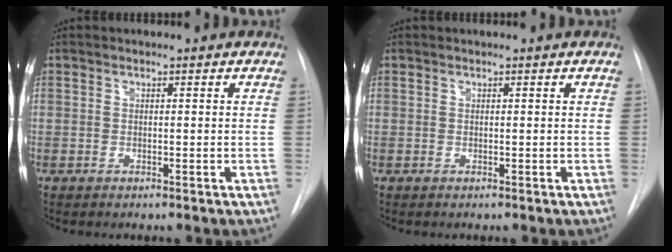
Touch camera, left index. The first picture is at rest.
{"total": 0.0}